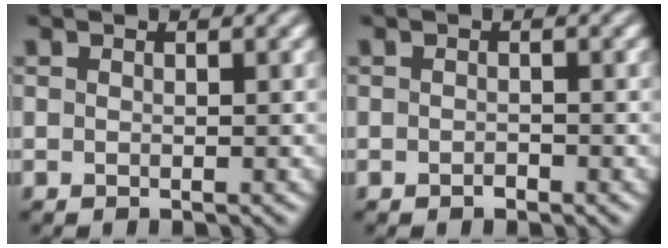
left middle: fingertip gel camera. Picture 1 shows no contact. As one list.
[{"total": 0.6, "force": [-0.4, 0.3, 0.4], "torque": [-0.008, 0.000, -0.008]}]